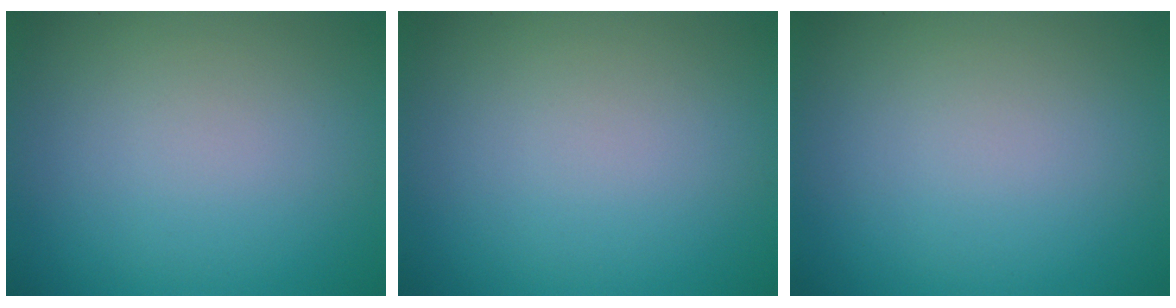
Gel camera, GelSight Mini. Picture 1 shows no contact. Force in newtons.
{"total": 0.0}
{"total": 0.0}